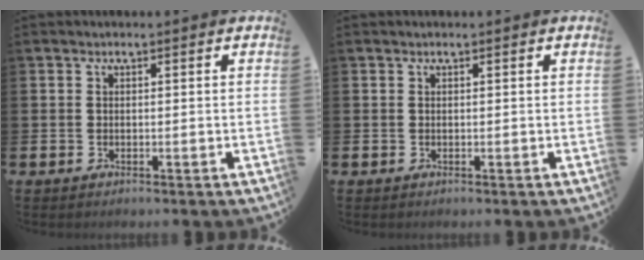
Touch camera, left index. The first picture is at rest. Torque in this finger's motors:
{"motor_torque": [-0.09, 0.08, 0.01, -0.01]}